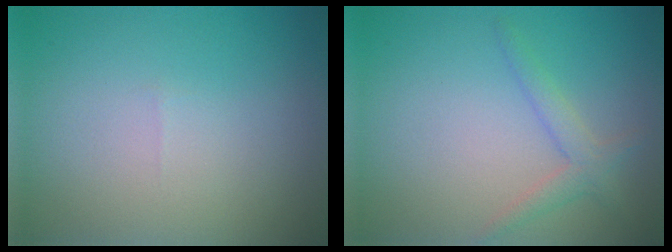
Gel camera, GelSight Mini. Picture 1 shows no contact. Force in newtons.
{"total": 2.0, "press": 2.0, "slide": 0.1}